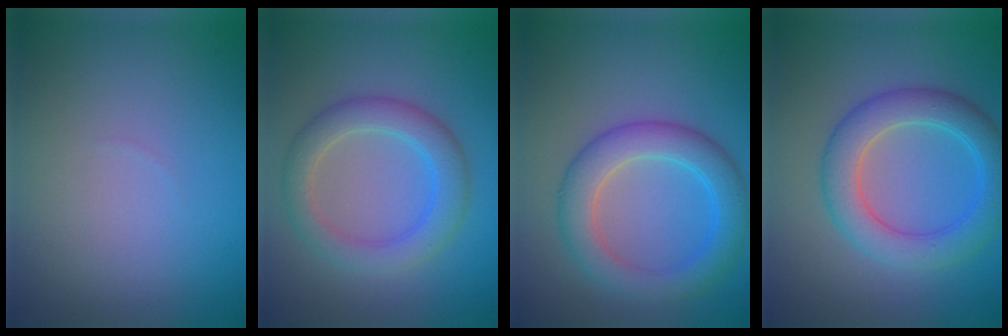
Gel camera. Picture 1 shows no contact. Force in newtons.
{"total": 4.3, "press": 4.3, "slide": 0.3}
{"total": 5.2, "press": 5.2, "slide": 0.2}
{"total": 5.3, "press": 5.3, "slide": 0.2}